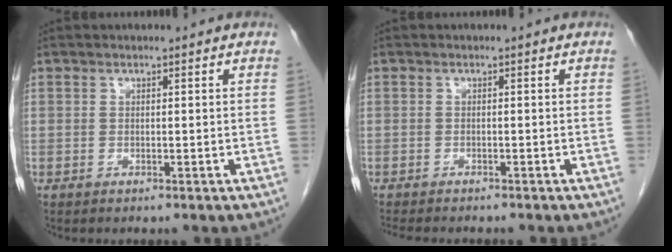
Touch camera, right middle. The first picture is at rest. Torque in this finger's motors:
{"motor_torque": [0.08, -0.06, -0.01, 0.01]}